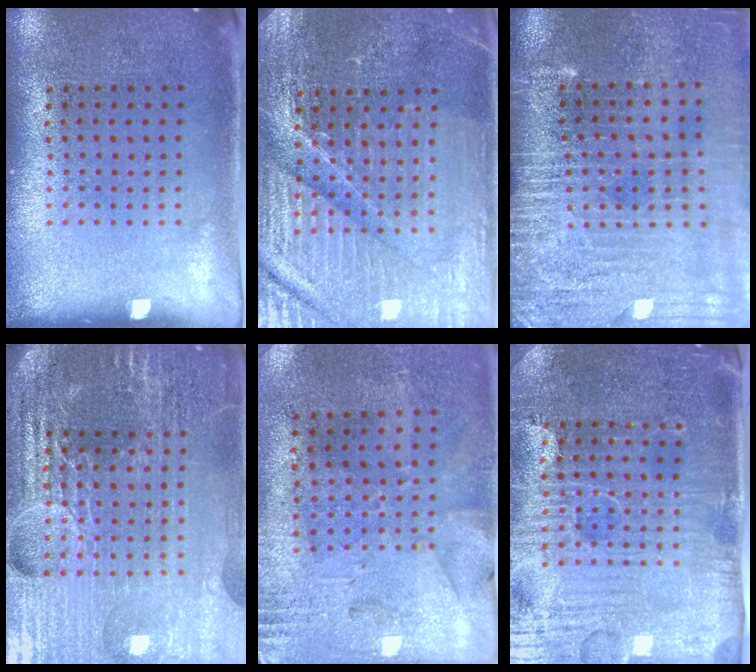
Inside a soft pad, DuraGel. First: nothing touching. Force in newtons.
{"total": 4.9, "press": 4.6, "slide": 1.7}
{"total": 4.1, "press": 3.5, "slide": 2.0}
{"total": 6.1, "press": 5.4, "slide": 2.8}
{"total": 2.7, "press": 2.3, "slide": 1.5}
{"total": 5.2, "press": 4.8, "slide": 1.9}